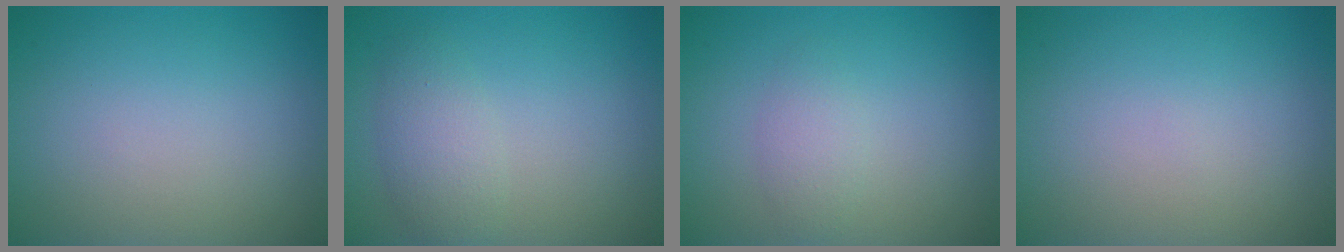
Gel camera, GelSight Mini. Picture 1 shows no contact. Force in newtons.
{"total": 2.6, "press": 2.6, "slide": 0.1}
{"total": 1.8, "press": 1.8, "slide": 0.0}
{"total": 0.0}